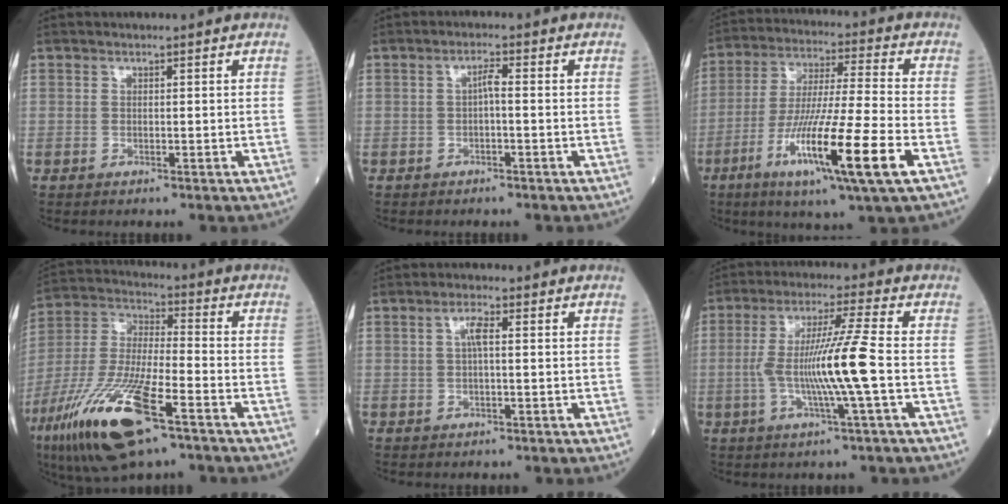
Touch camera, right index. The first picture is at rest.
{"total": 1.8, "force": [-0.2, 0.3, 1.7], "torque": [-0.029, 0.004, -0.005]}
{"total": 17.2, "force": [-6.9, -0.3, 15.8], "torque": [-0.302, -0.034, -0.124]}
{"total": 18.8, "force": [-10.1, 3.7, 15.4], "torque": [-0.354, -0.043, -0.187]}
{"total": 2.3, "force": [0.4, 0.4, 2.2], "torque": [-0.045, 0.004, 0.007]}
{"total": 10.6, "force": [-1.6, -1.3, 10.4], "torque": [-0.200, -0.002, -0.032]}